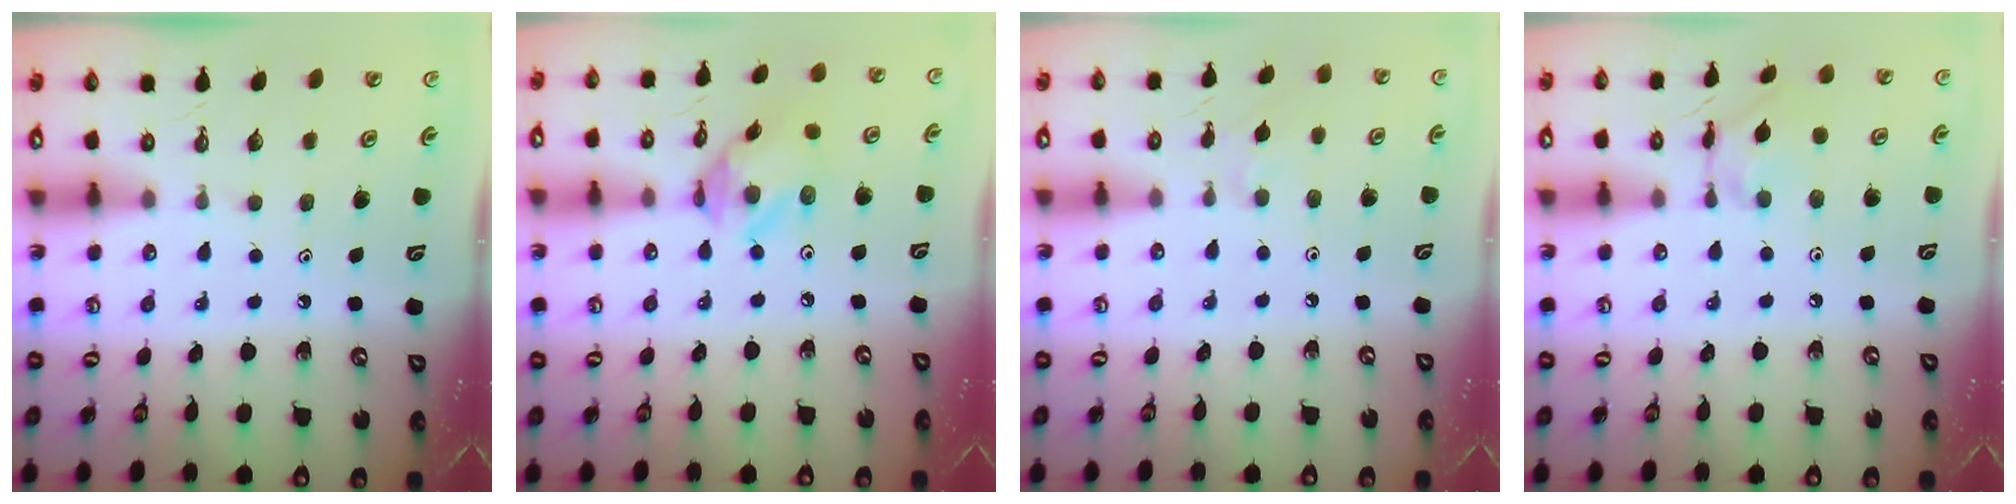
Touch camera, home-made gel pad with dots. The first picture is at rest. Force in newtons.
{"total": 10.3, "press": 10.3, "slide": 0.8}
{"total": 2.2, "press": 2.2, "slide": 0.5}
{"total": 6.4, "press": 6.4, "slide": 0.2}